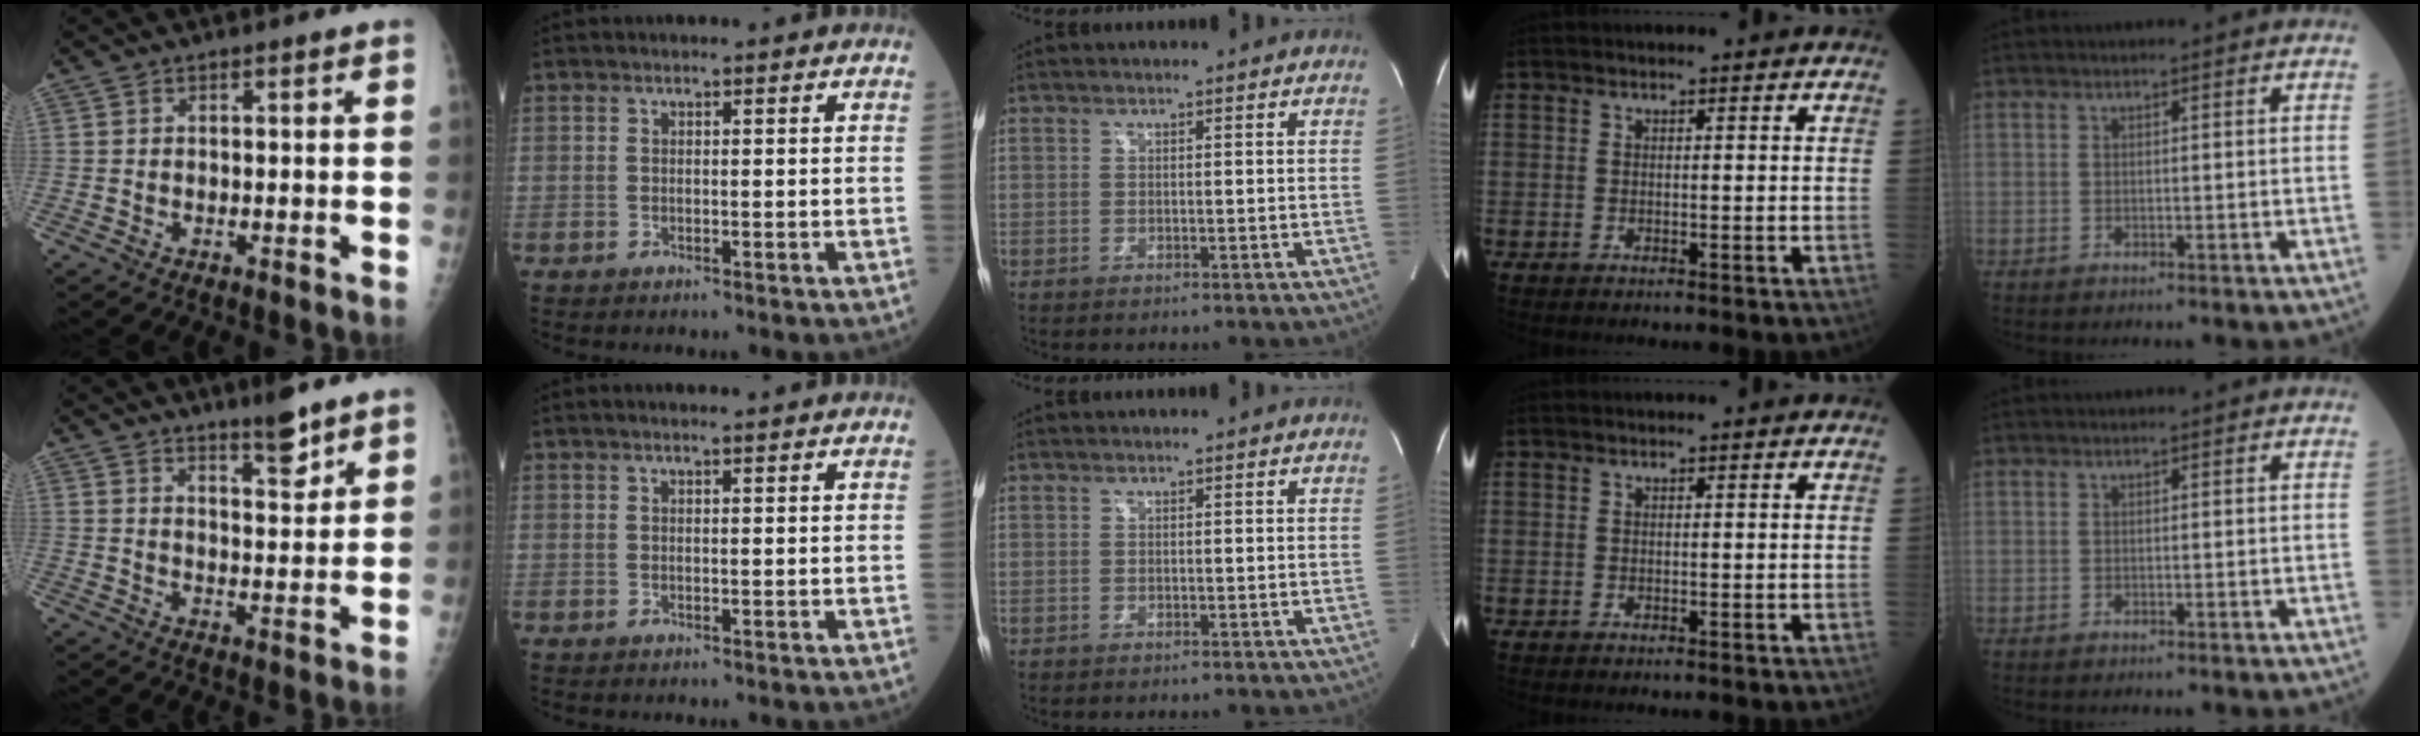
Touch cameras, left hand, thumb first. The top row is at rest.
{"thumb": {"total": 5.8, "force": [4.6, 1.1, 3.4], "torque": [-0.041, -0.040, 0.072]}, "index": {"total": 2.0, "force": [1.7, -0.1, 0.9], "torque": [-0.011, 0.012, 0.025]}}